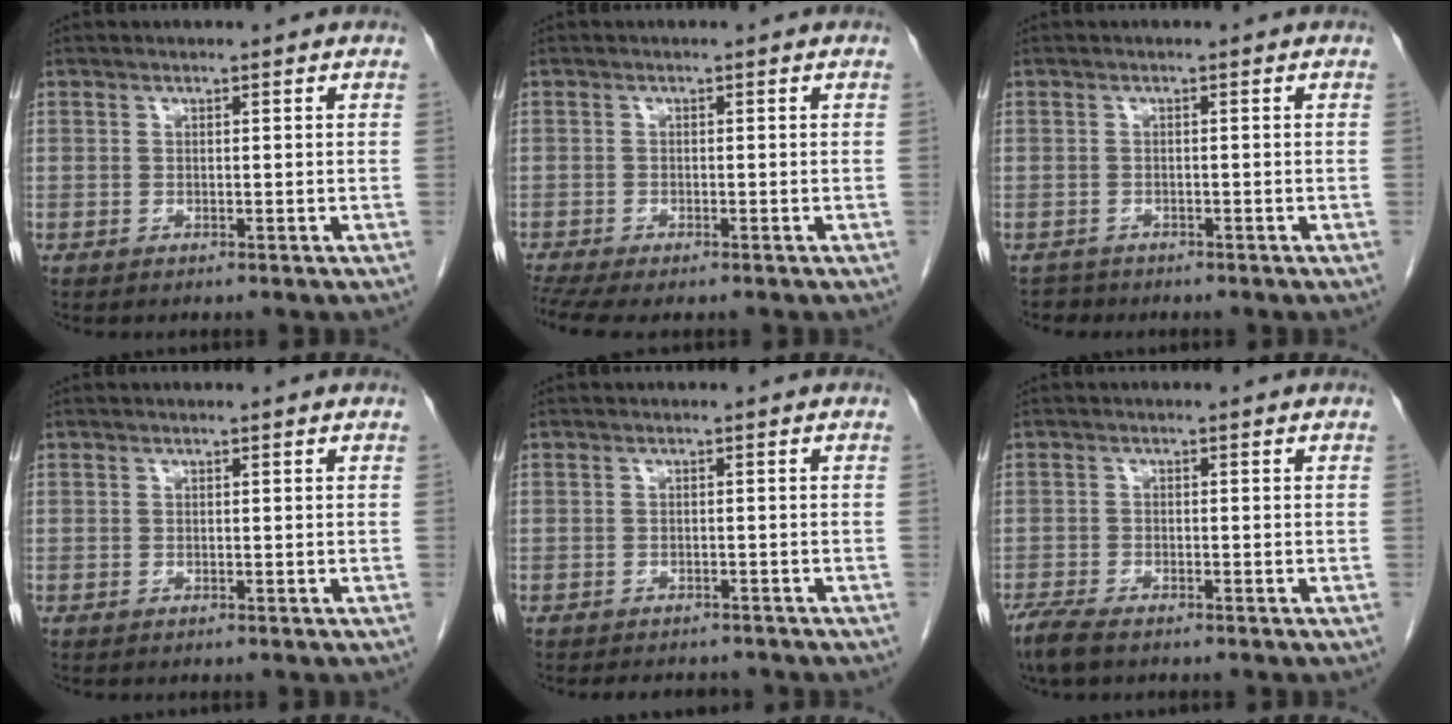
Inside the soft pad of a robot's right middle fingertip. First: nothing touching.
{"total": 5.1, "force": [-4.0, 1.1, 3.0], "torque": [-0.057, -0.008, -0.068]}
{"total": 1.4, "force": [-1.2, 0.6, -0.4], "torque": [0.002, 0.000, -0.020]}
{"total": 0.0}
{"total": 4.9, "force": [-4.5, 1.7, 1.2], "torque": [-0.015, -0.003, -0.054]}
{"total": 4.7, "force": [-3.7, 1.2, 2.7], "torque": [-0.059, -0.013, -0.064]}